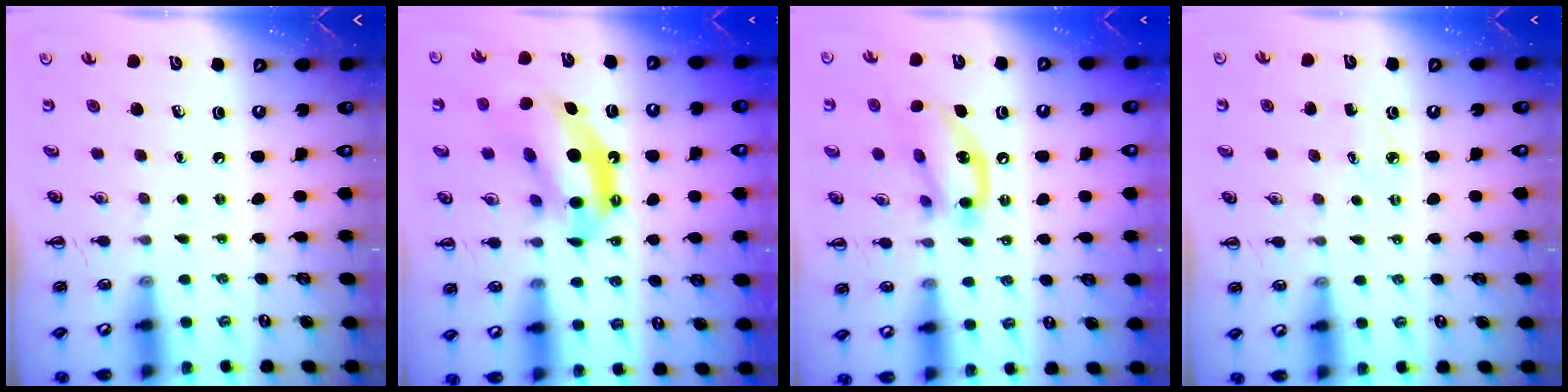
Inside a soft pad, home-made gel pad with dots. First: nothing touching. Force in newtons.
{"total": 13.6, "press": 13.1, "slide": 3.8}
{"total": 13.5, "press": 13.1, "slide": 3.1}
{"total": 2.8, "press": 2.7, "slide": 0.7}